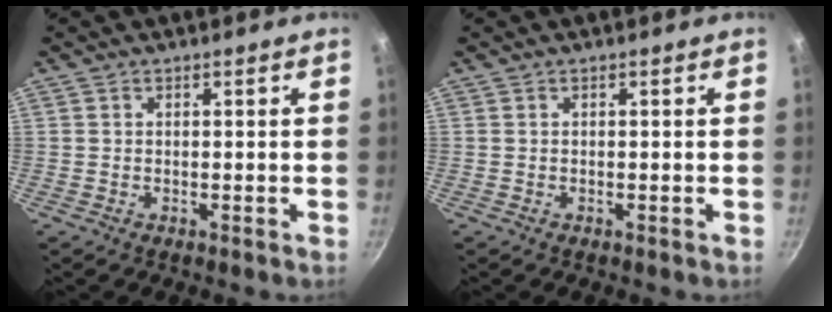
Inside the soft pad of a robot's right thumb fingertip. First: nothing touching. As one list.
[{"total": 0.0}]